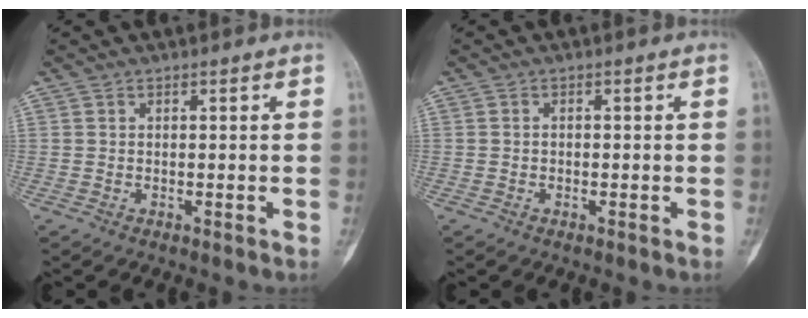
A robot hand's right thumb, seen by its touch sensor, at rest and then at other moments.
{"total": 0.6, "force": [-0.1, 0.5, 0.3], "torque": [-0.003, 0.002, -0.004]}